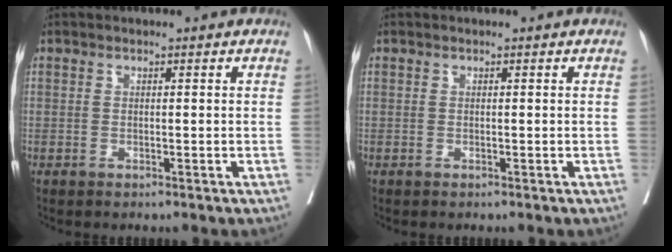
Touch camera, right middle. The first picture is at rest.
{"total": 0.0}